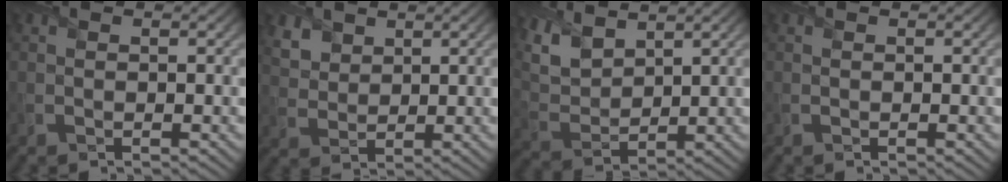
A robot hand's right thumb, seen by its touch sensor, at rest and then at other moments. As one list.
[{"total": 3.7, "force": [2.5, 2.3, 1.3], "torque": [-0.045, -0.004, 0.056]}, {"total": 7.6, "force": [5.3, 3.3, 4.3], "torque": [-0.120, 0.010, 0.107]}, {"total": 0.0}]